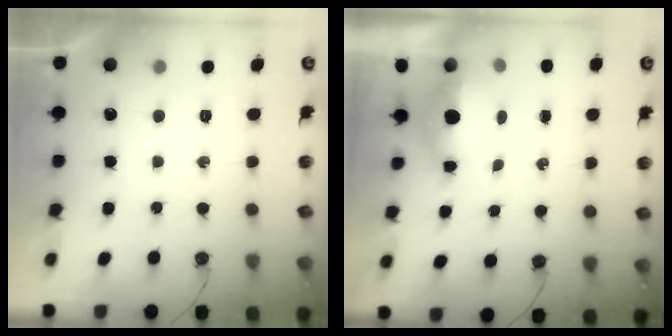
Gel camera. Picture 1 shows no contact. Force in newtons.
{"total": 4.7, "press": 4.5, "slide": 1.2}